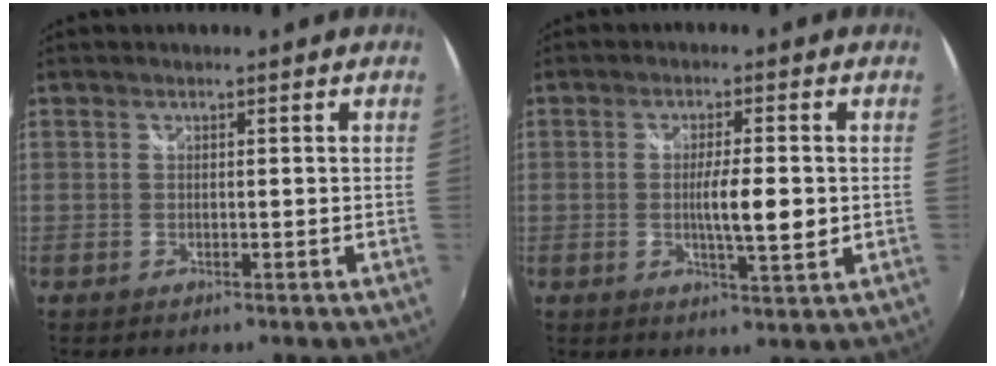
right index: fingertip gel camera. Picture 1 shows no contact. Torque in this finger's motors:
{"motor_torque": [1.95, 0.19, 0.23, 0.12]}